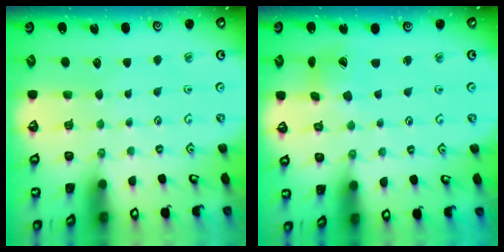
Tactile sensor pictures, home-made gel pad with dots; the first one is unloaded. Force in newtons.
{"total": 4.3, "press": 4.3, "slide": 0.4}